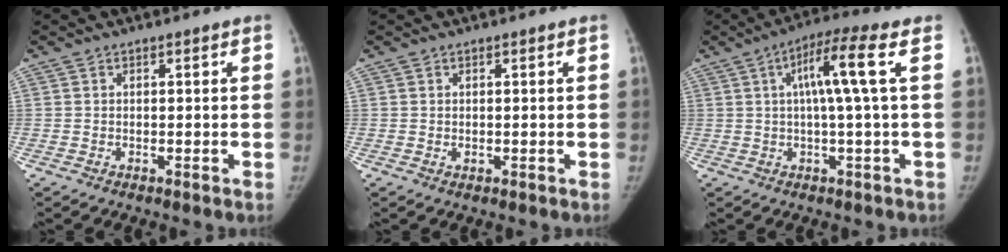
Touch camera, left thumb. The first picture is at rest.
{"total": 0.6, "force": [0.2, 0.4, 0.4], "torque": [-0.005, -0.002, 0.005]}
{"total": 8.8, "force": [1.9, -0.4, 8.6], "torque": [-0.165, 0.015, 0.027]}